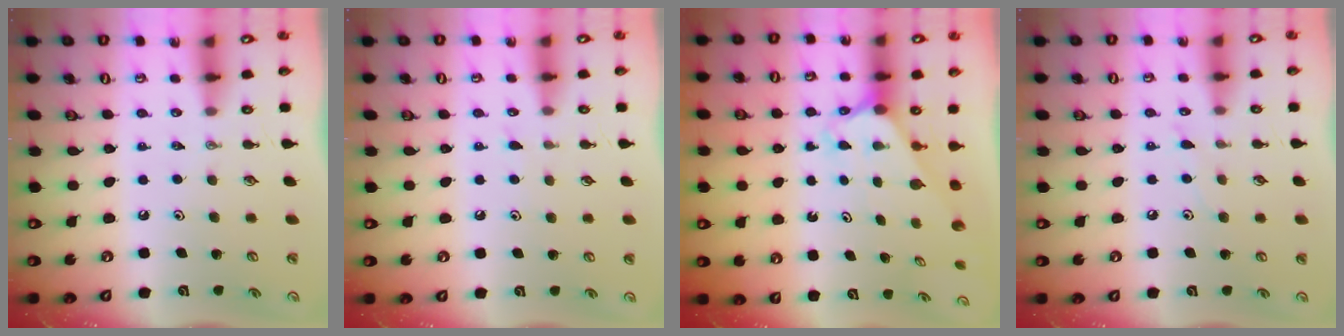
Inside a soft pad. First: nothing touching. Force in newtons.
{"total": 5.2, "press": 5.1, "slide": 0.6}
{"total": 2.2, "press": 2.2, "slide": 0.2}
{"total": 6.1, "press": 6.1, "slide": 0.6}